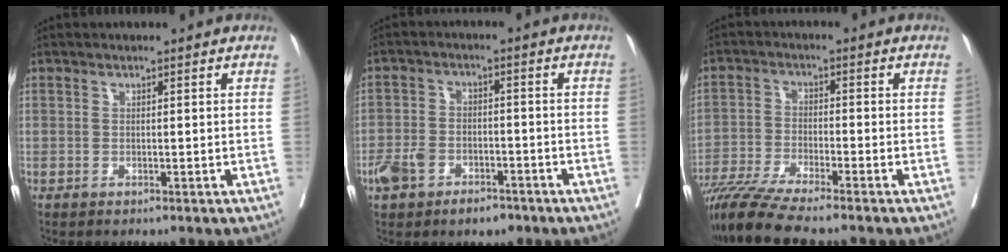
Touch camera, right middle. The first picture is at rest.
{"total": 6.8, "force": [-4.0, 3.9, 3.9], "torque": [-0.080, 0.012, -0.060]}
{"total": 10.5, "force": [-8.9, -0.5, 5.5], "torque": [-0.088, -0.030, -0.154]}